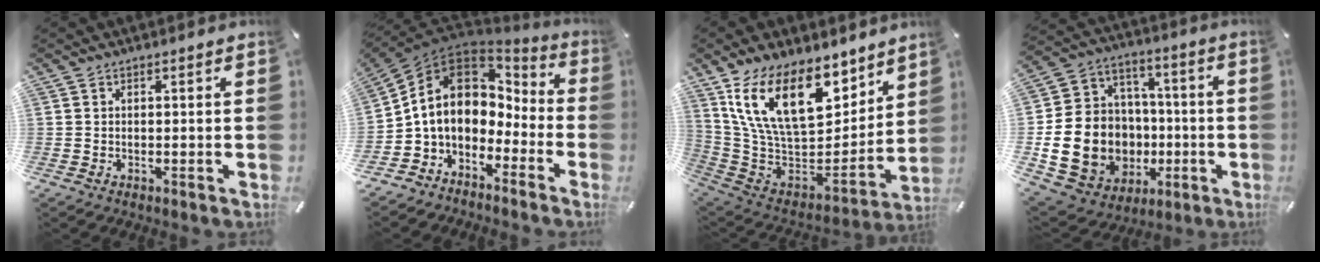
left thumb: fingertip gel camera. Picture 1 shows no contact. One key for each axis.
{"total": 10.8, "fx": 0.4, "fy": 8.8, "fz": 6.2, "tx": -0.145, "ty": -0.006, "tz": 0.001}
{"total": 22.1, "fx": 11.7, "fy": 12.4, "fz": 14.1, "tx": -0.257, "ty": -0.081, "tz": 0.209}
{"total": 21.1, "fx": -4.2, "fy": 17.8, "fz": 10.7, "tx": -0.207, "ty": 0.010, "tz": -0.039}